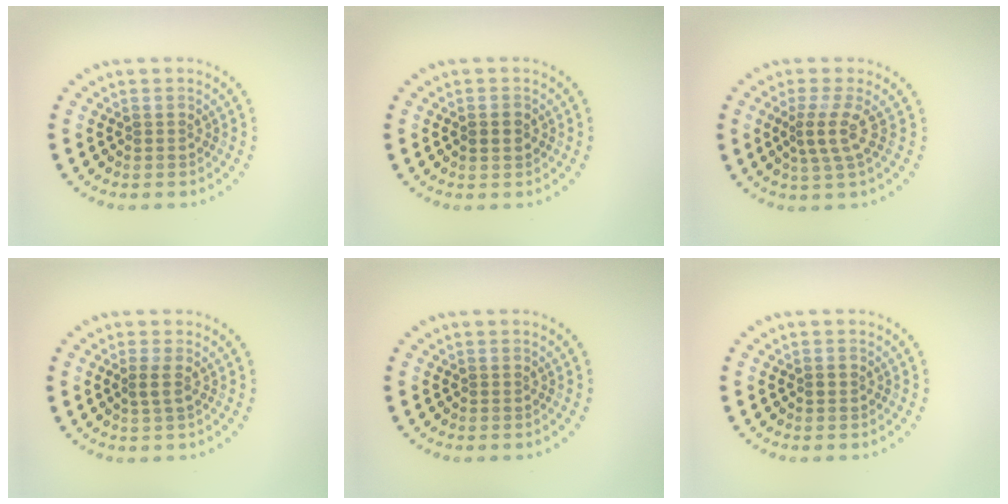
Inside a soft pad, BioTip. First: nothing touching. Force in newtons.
{"total": 1.3, "press": 1.3, "slide": 0.3}
{"total": 2.5, "press": 1.8, "slide": 1.8}
{"total": 1.0, "press": 0.8, "slide": 0.6}
{"total": 0.0}
{"total": 0.7, "press": 0.7, "slide": 0.1}